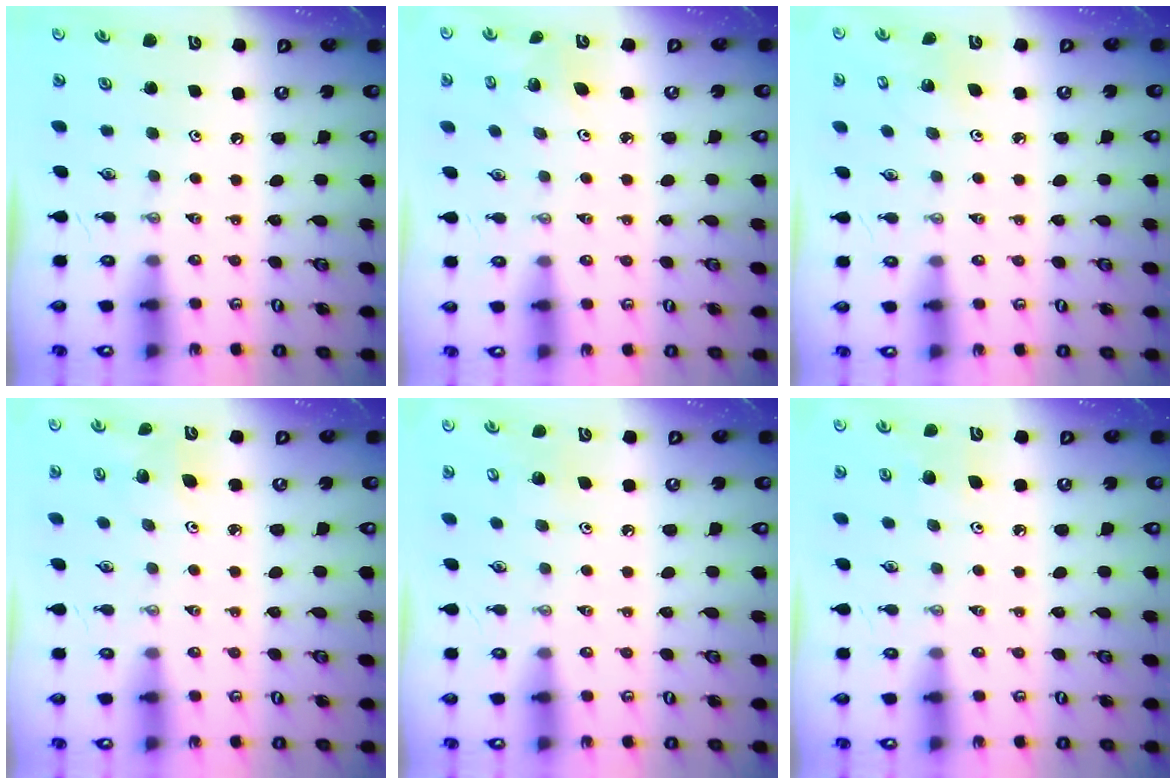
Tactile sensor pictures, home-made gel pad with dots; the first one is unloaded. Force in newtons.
{"total": 2.7, "press": 2.7, "slide": 0.2}
{"total": 1.9, "press": 1.9, "slide": 0.1}
{"total": 5.2, "press": 4.9, "slide": 1.8}
{"total": 6.0, "press": 6.0, "slide": 0.9}
{"total": 5.5, "press": 5.4, "slide": 1.3}